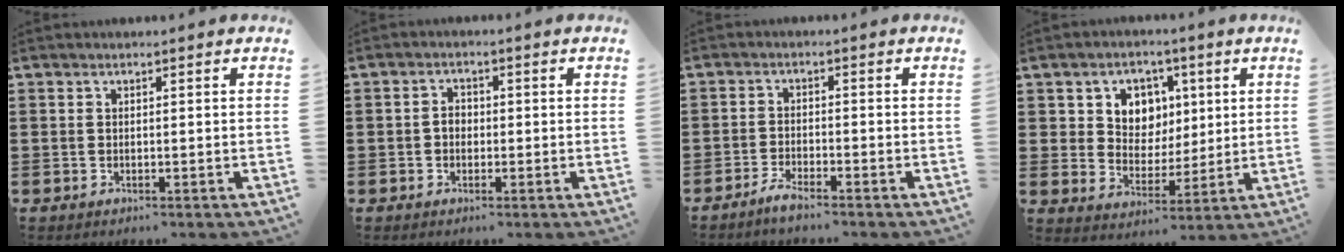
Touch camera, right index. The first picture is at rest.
{"total": 2.0, "force": [-0.3, 1.5, 1.3], "torque": [-0.026, 0.005, -0.008]}
{"total": 2.3, "force": [-2.2, 0.0, 0.8], "torque": [-0.023, 0.001, -0.044]}
{"total": 6.4, "force": [2.5, 5.6, 1.8], "torque": [-0.052, 0.003, 0.041]}